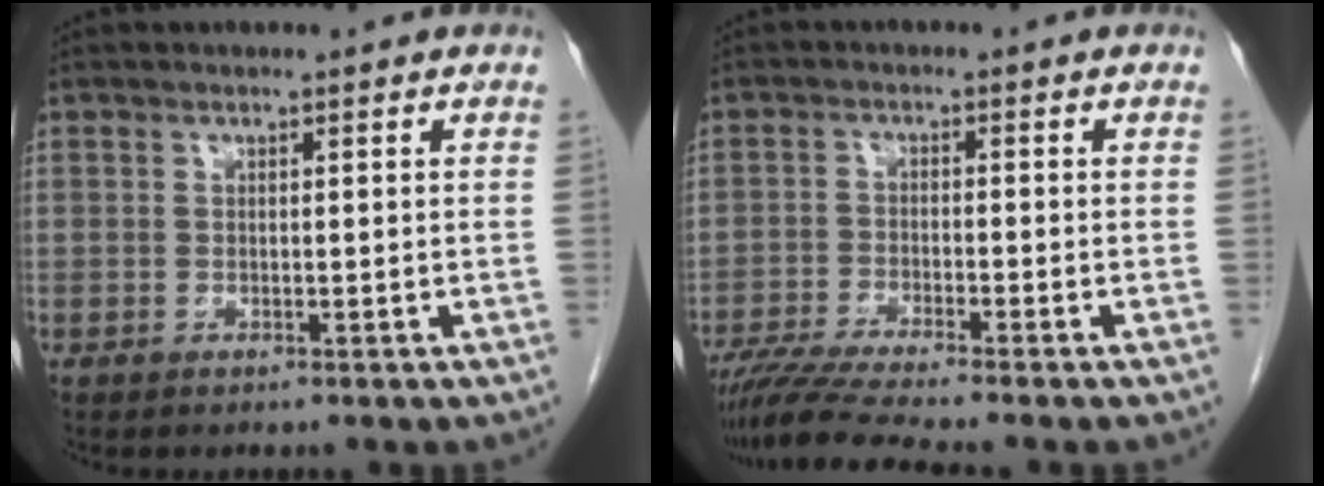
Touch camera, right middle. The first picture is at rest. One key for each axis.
{"total": 7.9, "fx": -6.8, "fy": -1.3, "fz": 3.8, "tx": -0.064, "ty": -0.025, "tz": -0.117}